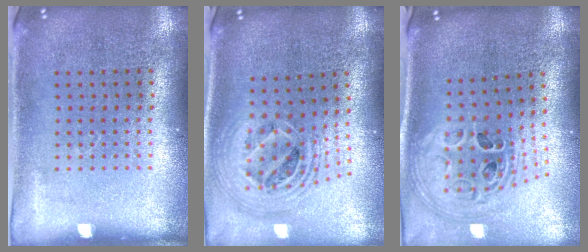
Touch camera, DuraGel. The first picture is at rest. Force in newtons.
{"total": 2.4, "press": 1.8, "slide": 1.6}
{"total": 2.1, "press": 1.6, "slide": 1.3}